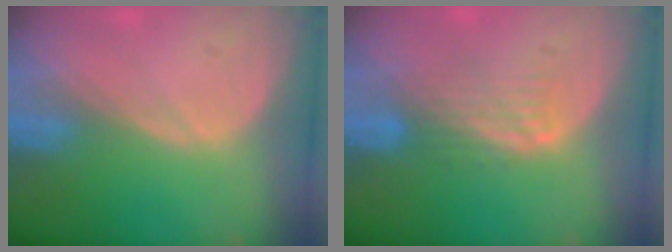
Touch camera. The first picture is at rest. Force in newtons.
{"total": 4.6, "press": 4.0, "slide": 2.3}